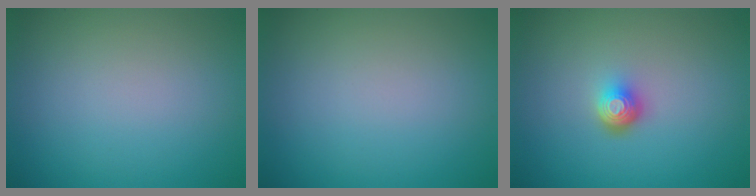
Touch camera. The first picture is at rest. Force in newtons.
{"total": 0.0}
{"total": 2.2, "press": 1.4, "slide": 1.7}